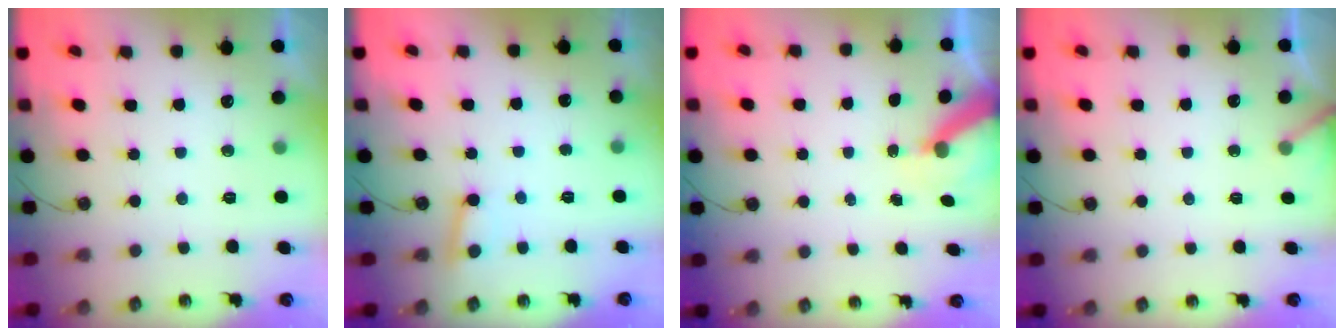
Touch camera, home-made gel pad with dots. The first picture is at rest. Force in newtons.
{"total": 3.2, "press": 3.2, "slide": 0.4}
{"total": 6.5, "press": 6.5, "slide": 0.6}
{"total": 2.8, "press": 2.8, "slide": 0.2}